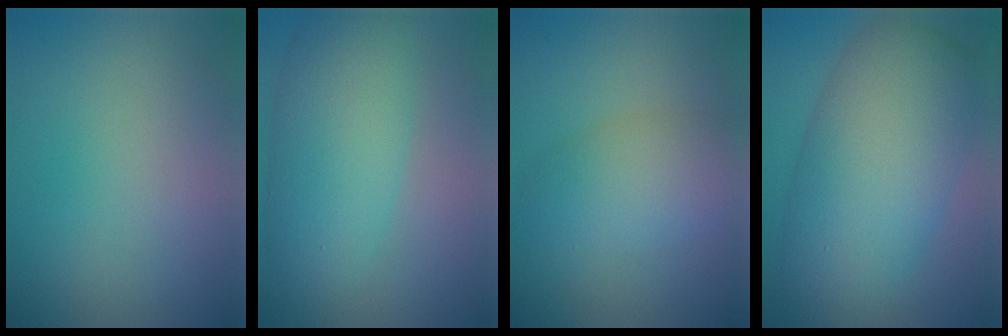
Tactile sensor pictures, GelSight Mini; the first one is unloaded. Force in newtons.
{"total": 6.6, "press": 6.6, "slide": 0.3}
{"total": 3.9, "press": 3.9, "slide": 0.2}
{"total": 10.4, "press": 10.4, "slide": 0.4}